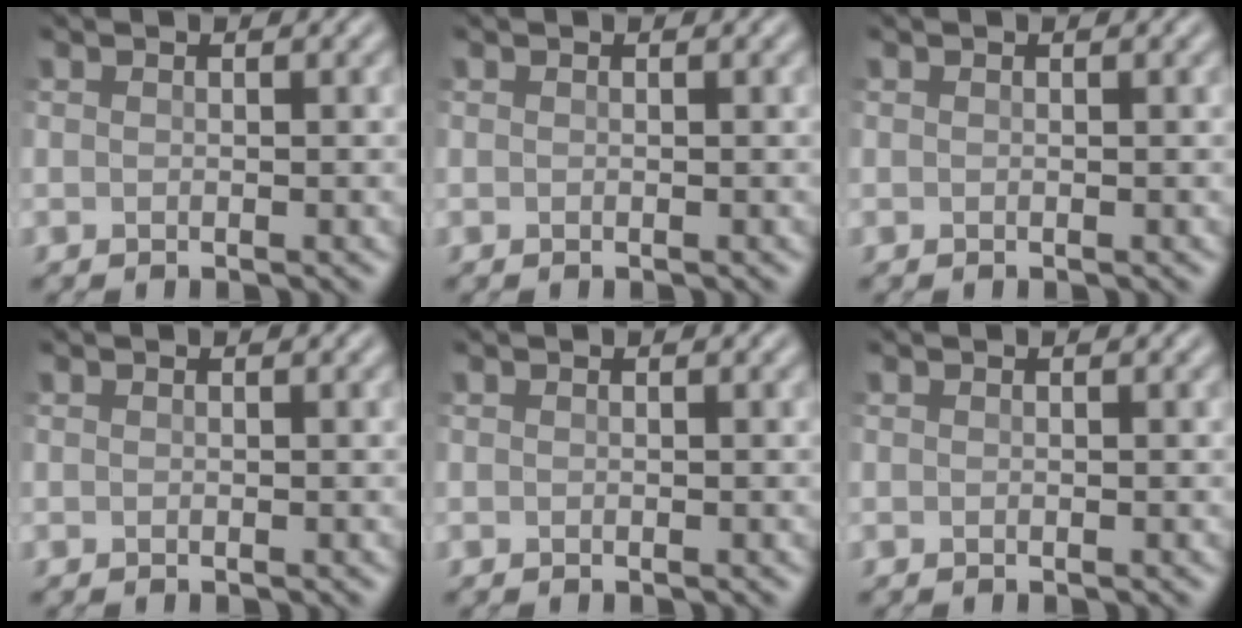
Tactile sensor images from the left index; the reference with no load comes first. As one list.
[{"total": 0.0}, {"total": 0.0}, {"total": 0.0}, {"total": 0.0}, {"total": 0.0}]